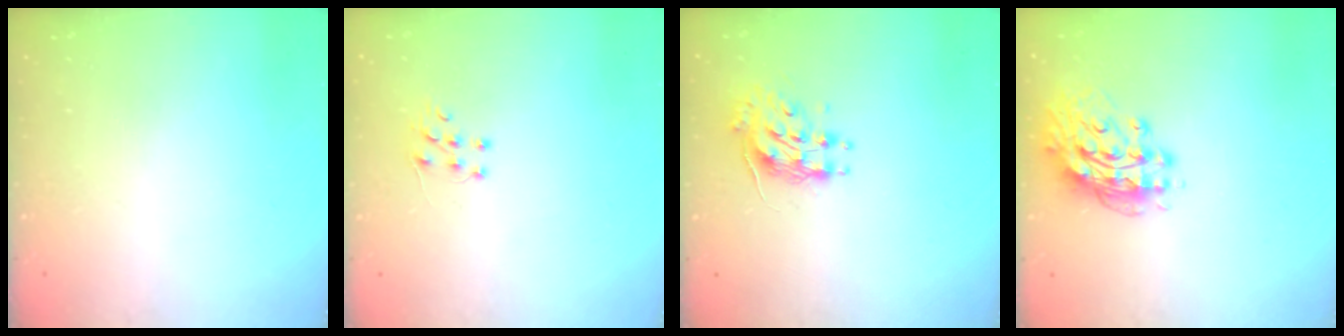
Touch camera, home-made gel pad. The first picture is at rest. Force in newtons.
{"total": 4.7, "press": 4.7, "slide": 0.3}
{"total": 9.3, "press": 9.3, "slide": 0.5}
{"total": 13.5, "press": 13.4, "slide": 1.3}